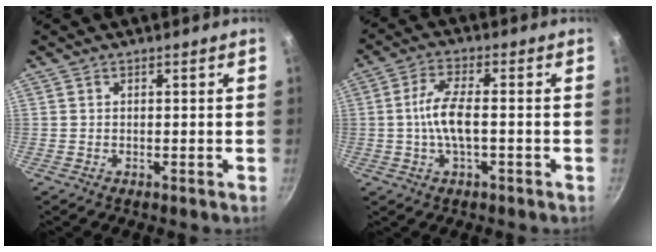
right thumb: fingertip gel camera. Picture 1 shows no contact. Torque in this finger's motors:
{"motor_torque": [-0.54, 0.84, 1.06, 0.24, 0.23]}